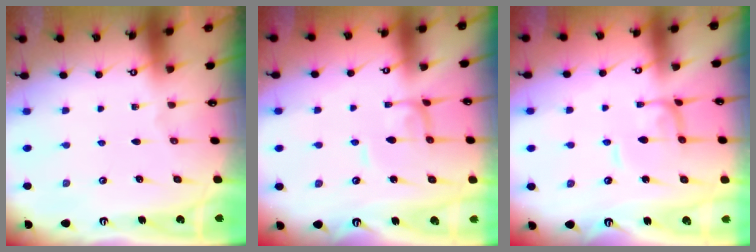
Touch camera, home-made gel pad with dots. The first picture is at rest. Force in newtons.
{"total": 2.1, "press": 2.1, "slide": 0.1}
{"total": 0.7, "press": 0.7, "slide": 0.3}